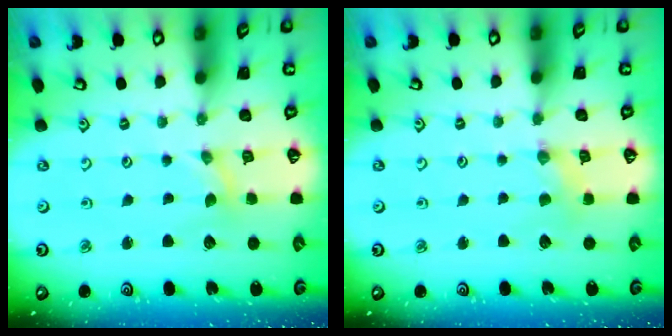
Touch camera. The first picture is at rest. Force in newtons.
{"total": 2.1, "press": 2.1, "slide": 0.4}